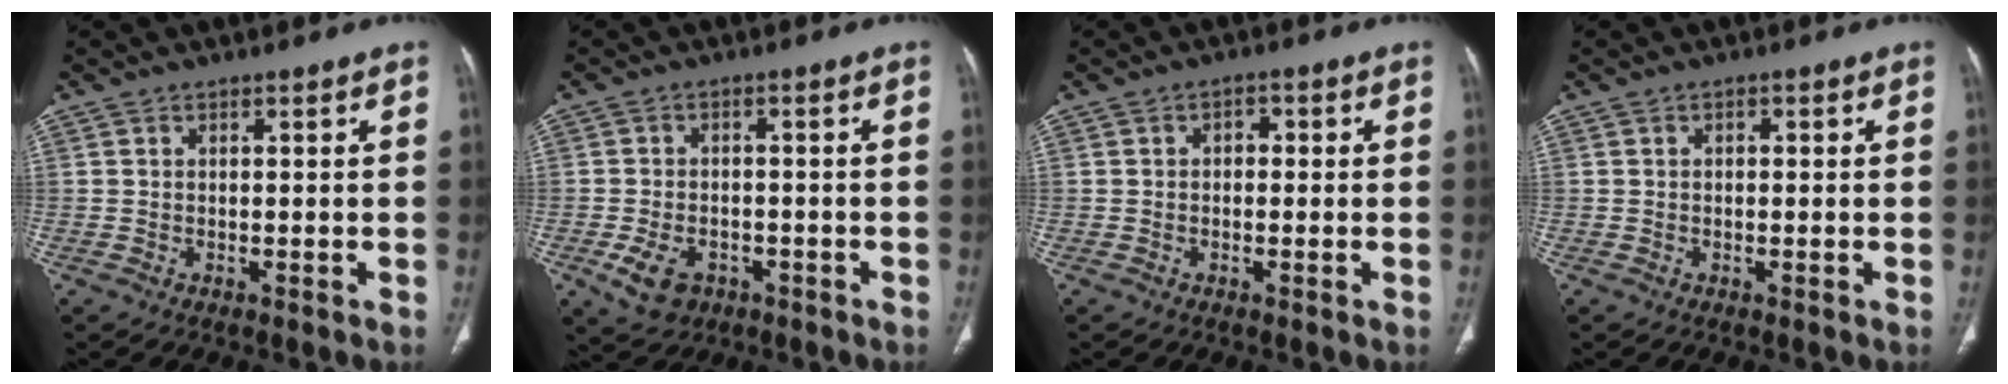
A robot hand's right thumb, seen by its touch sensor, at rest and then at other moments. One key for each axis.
{"total": 6.2, "fx": -2.7, "fy": 4.4, "fz": 3.4, "tx": -0.060, "ty": 0.013, "tz": -0.037}
{"total": 2.0, "fx": 0.0, "fy": 1.4, "fz": 1.4, "tx": -0.009, "ty": 0.006, "tz": -0.006}
{"total": 0.8, "fx": 0.1, "fy": 0.5, "fz": 0.6, "tx": -0.005, "ty": 0.002, "tz": -0.001}